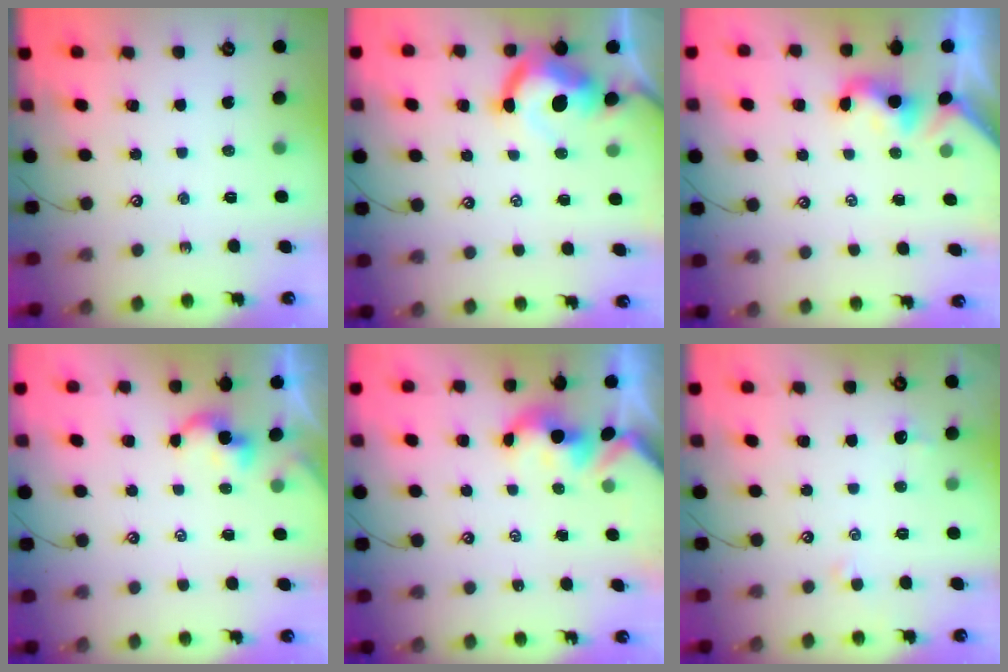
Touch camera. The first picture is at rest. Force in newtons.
{"total": 5.4, "press": 5.2, "slide": 1.3}
{"total": 2.0, "press": 1.9, "slide": 0.4}
{"total": 1.8, "press": 1.7, "slide": 0.2}
{"total": 1.7, "press": 1.7, "slide": 0.2}
{"total": 0.6, "press": 0.2, "slide": 0.6}